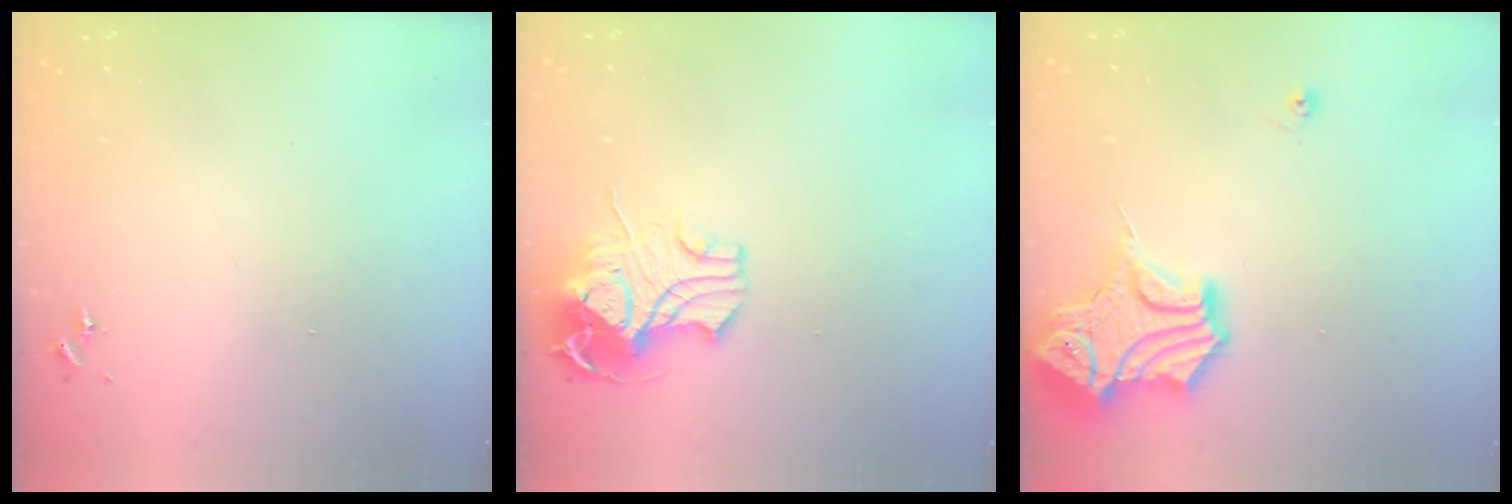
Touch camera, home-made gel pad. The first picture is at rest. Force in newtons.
{"total": 12.2, "press": 12.0, "slide": 1.9}
{"total": 16.1, "press": 16.0, "slide": 2.0}